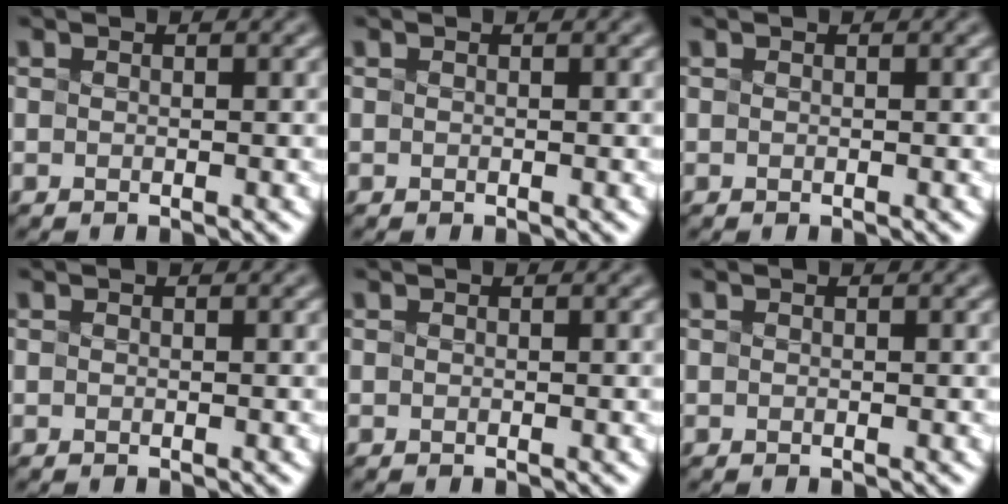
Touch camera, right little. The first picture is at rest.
{"total": 0.0}
{"total": 0.0}
{"total": 0.0}
{"total": 0.0}
{"total": 0.0}